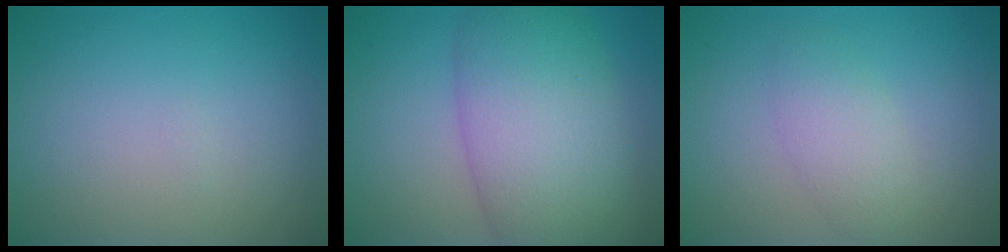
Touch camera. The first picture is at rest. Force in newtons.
{"total": 10.0, "press": 9.9, "slide": 0.4}
{"total": 2.6, "press": 2.6, "slide": 0.1}